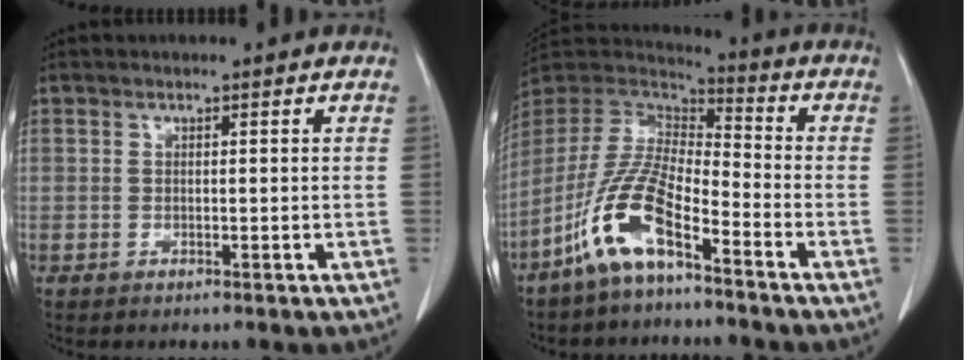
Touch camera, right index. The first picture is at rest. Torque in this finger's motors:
{"motor_torque": [1.30, -0.84, 0.44, 0.21]}